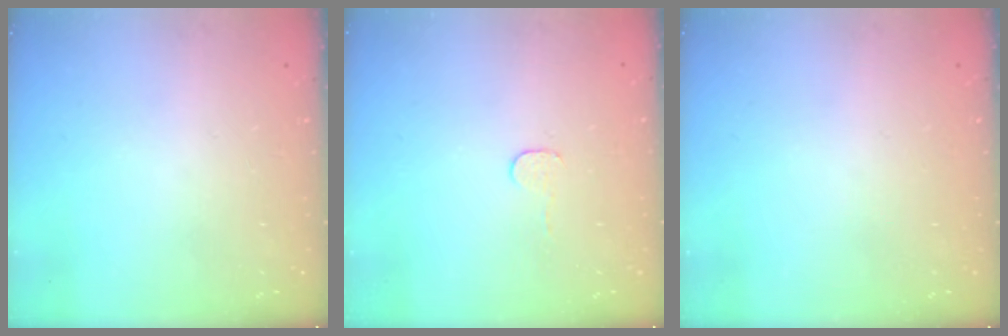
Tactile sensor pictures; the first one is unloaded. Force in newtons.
{"total": 3.0, "press": 3.0, "slide": 0.3}
{"total": 0.0}